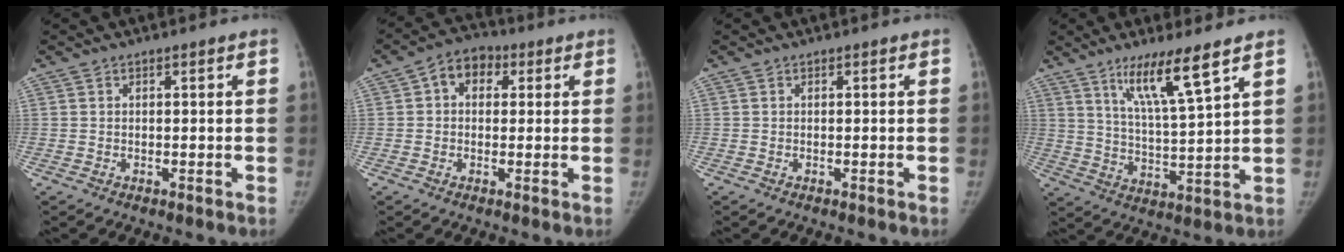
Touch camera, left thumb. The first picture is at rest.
{"total": 6.5, "force": [1.8, 4.9, 3.9], "torque": [-0.034, 0.013, 0.017]}
{"total": 0.0}
{"total": 10.9, "force": [7.0, 0.7, 8.4], "torque": [-0.152, -0.046, 0.131]}